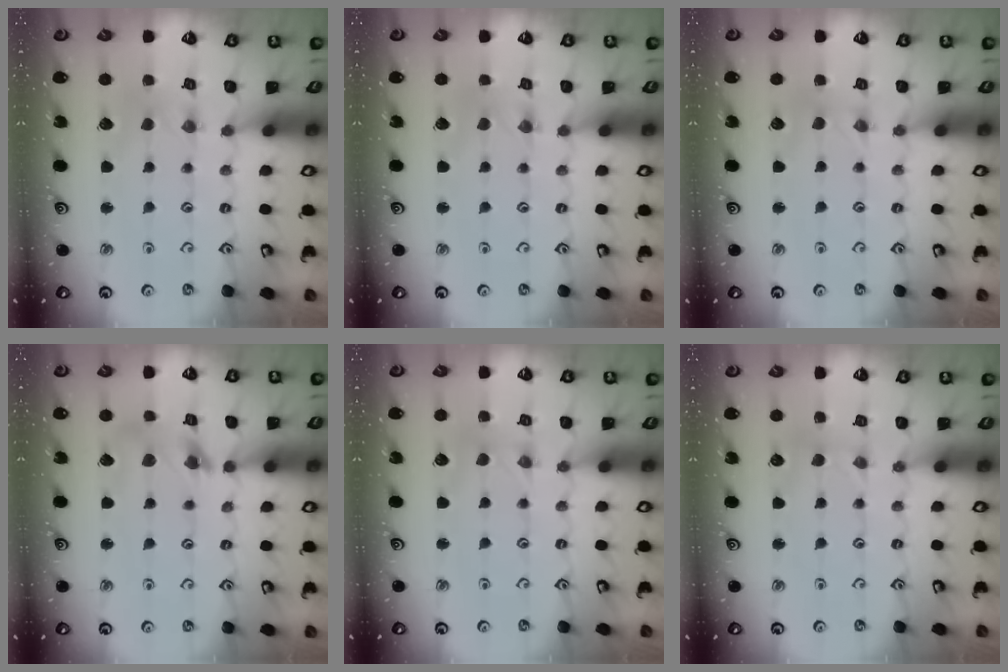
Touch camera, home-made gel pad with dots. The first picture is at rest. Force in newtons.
{"total": 0.8, "press": 0.8, "slide": 0.2}
{"total": 0.9, "press": 0.8, "slide": 0.2}
{"total": 8.4, "press": 8.4, "slide": 0.8}
{"total": 1.1, "press": 1.1, "slide": 0.2}
{"total": 2.1, "press": 2.1, "slide": 0.3}